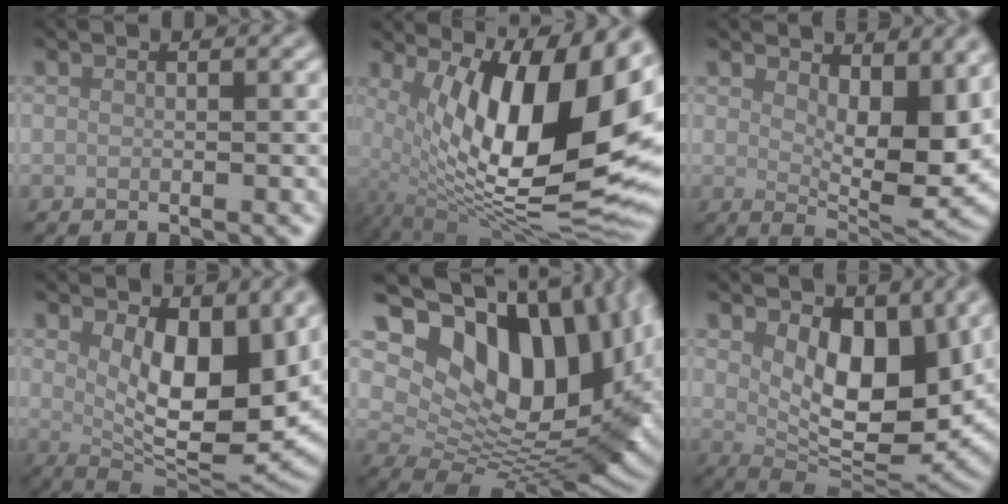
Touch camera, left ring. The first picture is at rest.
{"total": 15.6, "force": [3.3, 6.2, 13.9], "torque": [-0.222, -0.005, 0.064]}
{"total": 9.6, "force": [2.2, 4.5, 8.2], "torque": [-0.114, -0.014, 0.041]}
{"total": 9.7, "force": [2.6, 4.4, 8.2], "torque": [-0.129, -0.016, 0.046]}
{"total": 16.4, "force": [4.6, 9.9, 12.2], "torque": [-0.185, 0.007, 0.087]}
{"total": 8.7, "force": [2.5, 4.5, 6.9], "torque": [-0.117, -0.019, 0.040]}